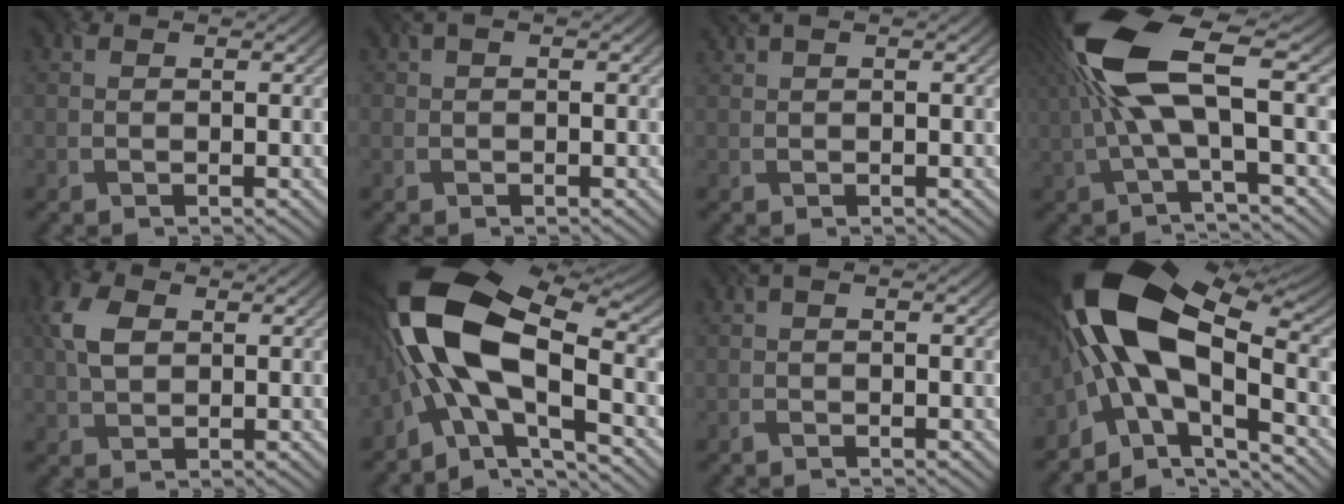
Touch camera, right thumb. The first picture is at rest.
{"total": 0.7, "force": [0.1, 0.5, 0.5], "torque": [-0.010, 0.002, 0.000]}
{"total": 0.7, "force": [0.5, 0.3, 0.5], "torque": [-0.012, 0.004, 0.010]}
{"total": 11.8, "force": [1.2, 3.5, 11.2], "torque": [-0.242, 0.009, 0.019]}
{"total": 5.1, "force": [1.2, 3.4, 3.6], "torque": [-0.092, 0.009, 0.018]}
{"total": 16.5, "force": [-2.2, 8.1, 14.2], "torque": [-0.275, -0.004, -0.045]}
{"total": 0.8, "force": [-0.6, 0.0, 0.6], "torque": [-0.015, -0.001, -0.014]}
{"total": 16.6, "force": [-2.0, 8.3, 14.3], "torque": [-0.260, 0.004, -0.037]}